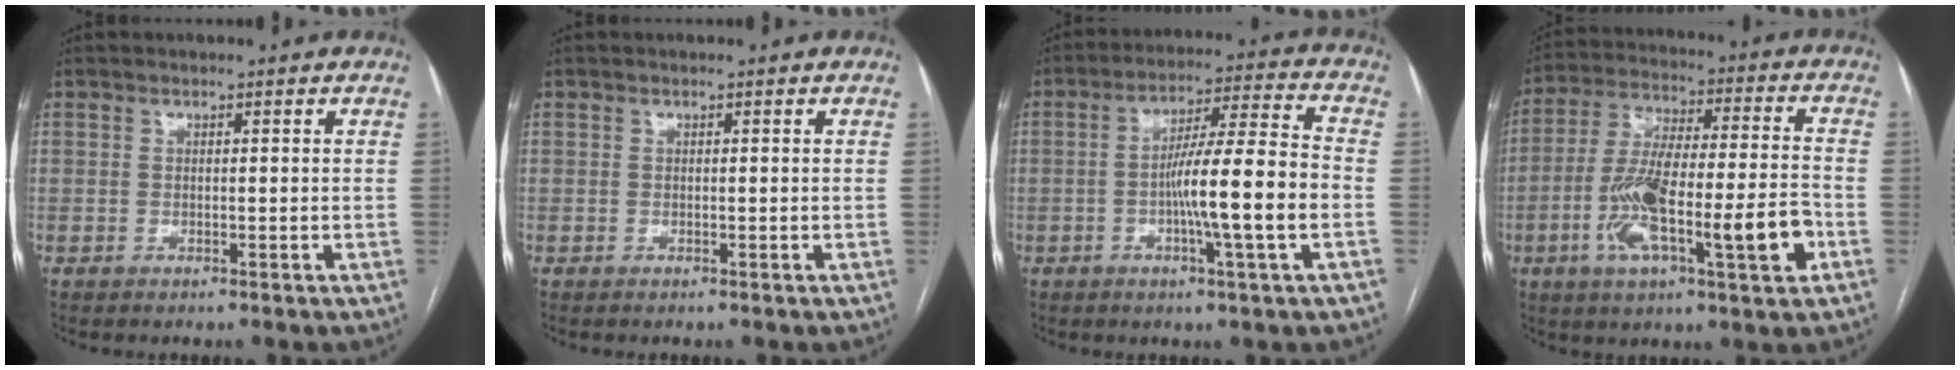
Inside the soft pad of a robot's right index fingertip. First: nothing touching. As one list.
[{"total": 0.0}, {"total": 12.8, "force": [-2.7, -0.4, 12.5], "torque": [-0.208, 0.005, -0.051]}, {"total": 17.8, "force": [-5.6, 2.7, 16.6], "torque": [-0.288, 0.009, -0.089]}]